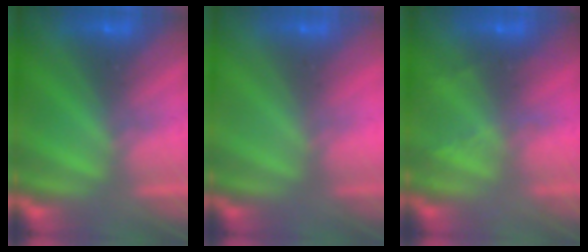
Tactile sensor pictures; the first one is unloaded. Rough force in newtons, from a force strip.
{"total": 2.9}
{"total": 2.2}